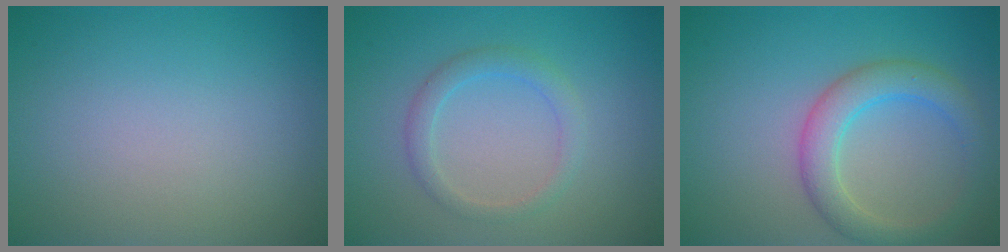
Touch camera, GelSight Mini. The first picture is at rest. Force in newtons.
{"total": 2.1, "press": 2.1, "slide": 0.1}
{"total": 3.9, "press": 3.9, "slide": 0.2}